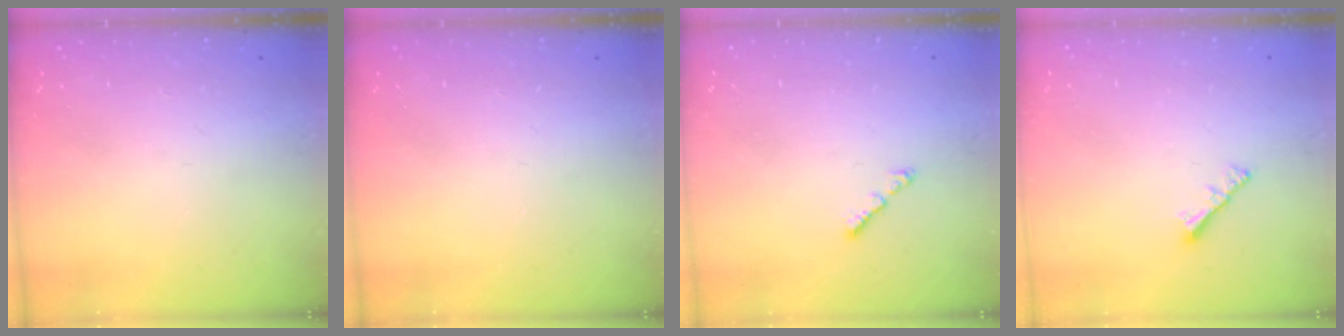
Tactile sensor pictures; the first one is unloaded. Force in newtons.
{"total": 0.0}
{"total": 1.6, "press": 1.5, "slide": 0.5}
{"total": 2.2, "press": 2.1, "slide": 0.6}